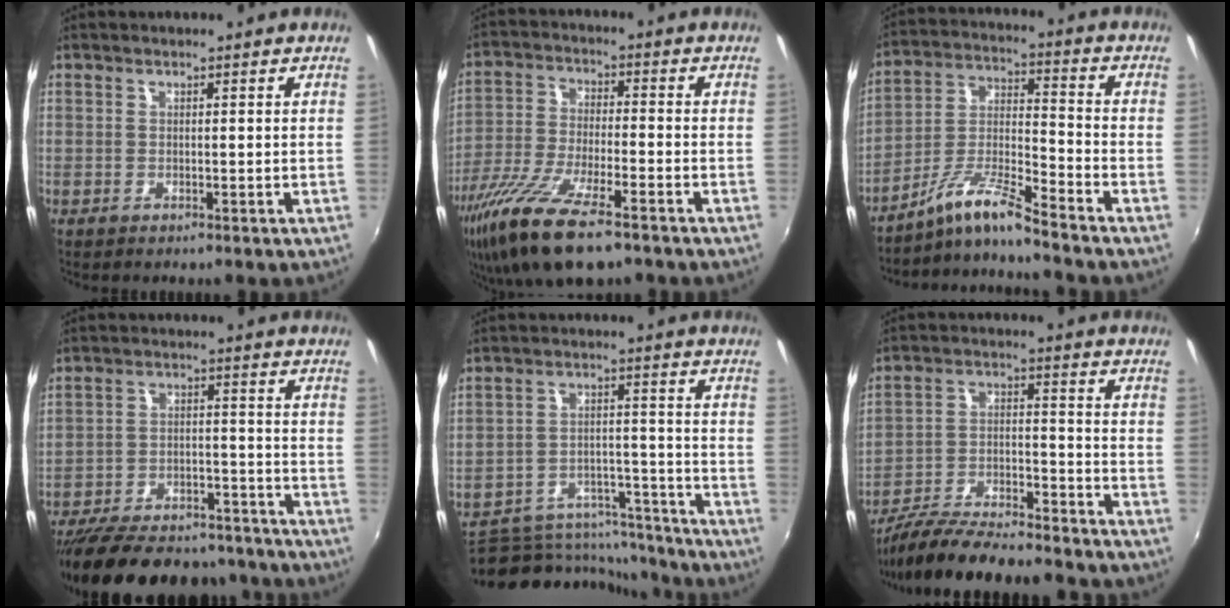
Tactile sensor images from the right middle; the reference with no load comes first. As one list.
[{"total": 16.9, "force": [-11.2, 4.1, 11.9], "torque": [-0.245, -0.053, -0.212]}, {"total": 8.8, "force": [-7.8, -1.1, 4.0], "torque": [-0.091, 0.018, -0.159]}, {"total": 24.3, "force": [-20.9, 8.6, 8.9], "torque": [-0.184, 0.019, -0.279]}, {"total": 12.5, "force": [-11.3, 5.2, 1.5], "torque": [-0.025, 0.033, -0.155]}, {"total": 22.2, "force": [-19.3, 4.1, 10.3], "torque": [-0.185, -0.027, -0.288]}]